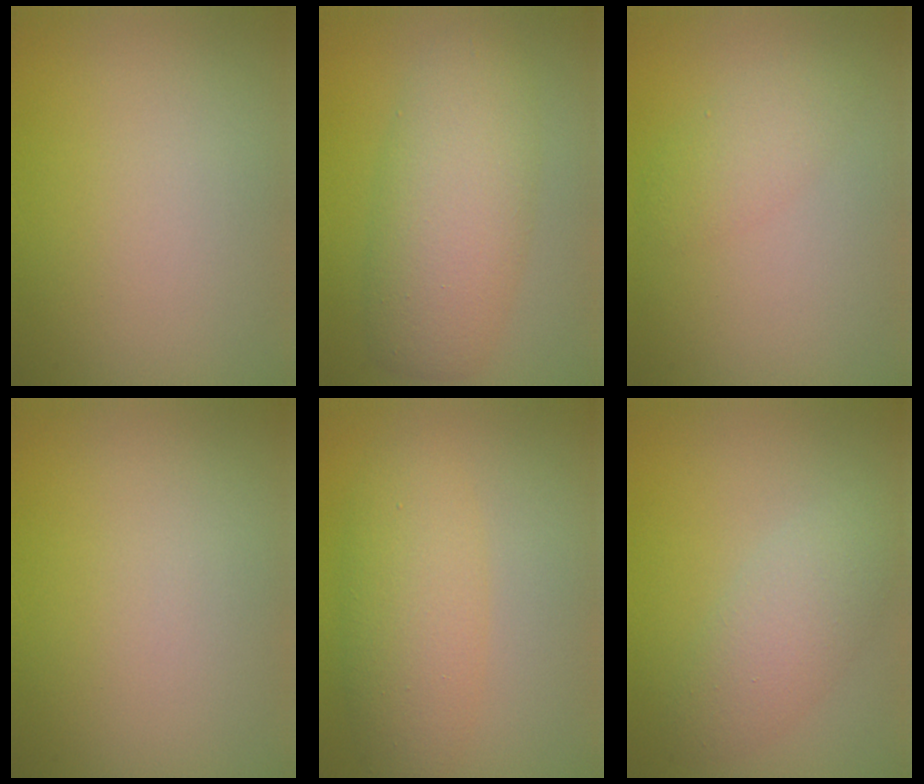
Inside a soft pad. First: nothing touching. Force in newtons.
{"total": 6.2, "press": 6.2, "slide": 0.0}
{"total": 2.1, "press": 2.1, "slide": 0.1}
{"total": 0.0}
{"total": 4.3, "press": 4.3, "slide": 0.0}
{"total": 3.4, "press": 3.4, "slide": 0.0}